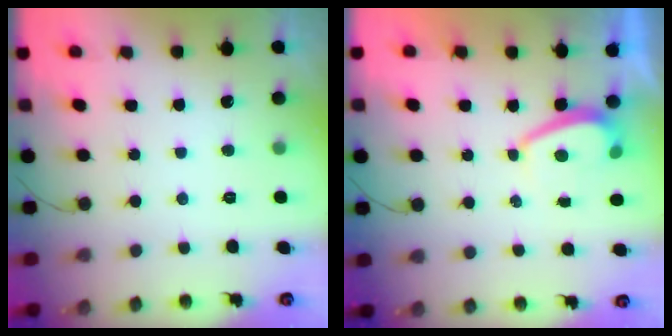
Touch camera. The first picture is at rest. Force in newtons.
{"total": 1.2, "press": 1.1, "slide": 0.5}